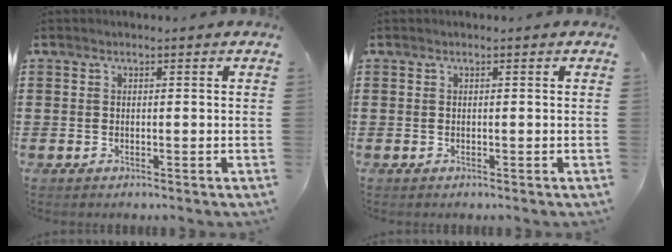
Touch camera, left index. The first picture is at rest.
{"total": 0.0}